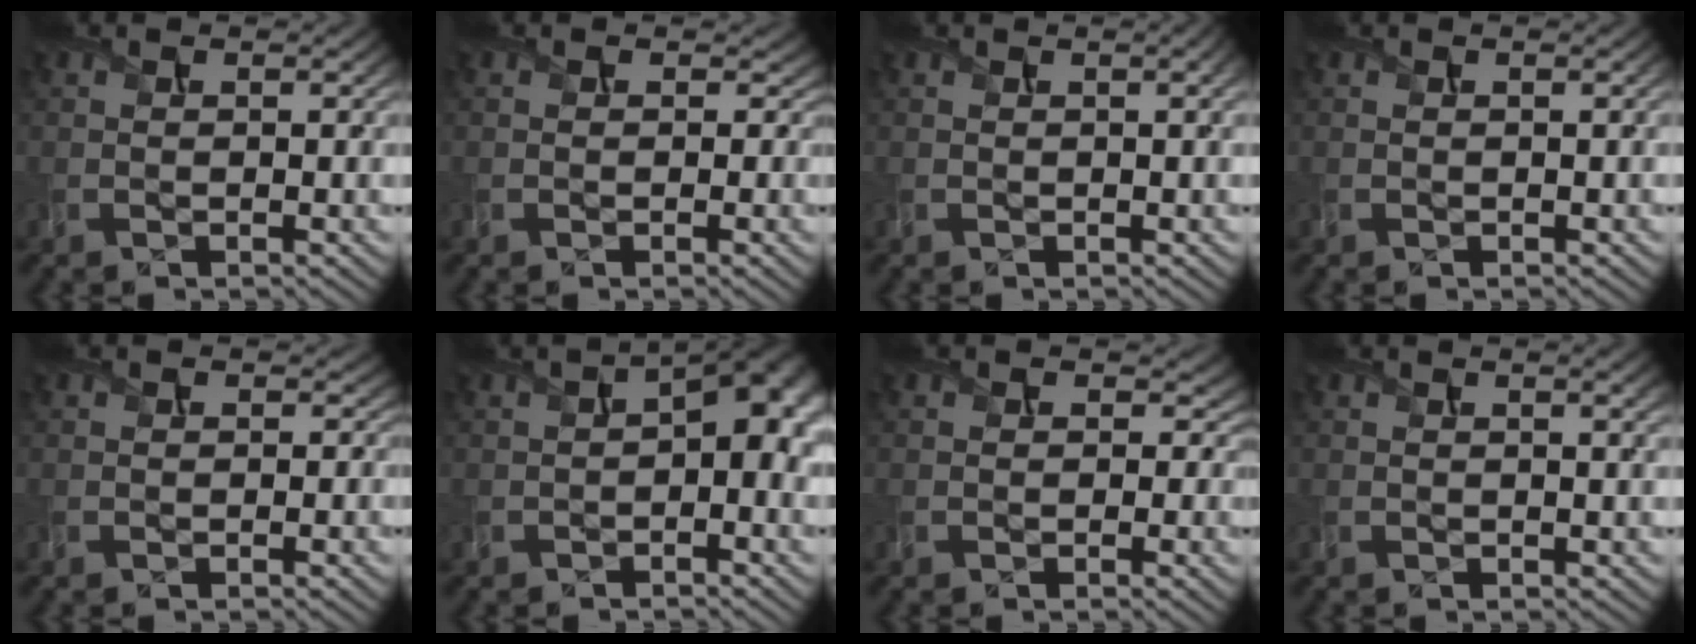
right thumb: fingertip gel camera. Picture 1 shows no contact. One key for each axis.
{"total": 1.9, "fx": 0.4, "fy": 1.7, "fz": 0.8, "tx": -0.016, "ty": -0.010, "tz": 0.006}
{"total": 1.7, "fx": 0.5, "fy": 0.4, "fz": 1.5, "tx": -0.019, "ty": 0.006, "tz": 0.008}
{"total": 0.0}
{"total": 1.0, "fx": 0.1, "fy": 0.9, "fz": 0.1, "tx": -0.005, "ty": -0.006, "tz": 0.001}
{"total": 7.5, "fx": 0.0, "fy": 4.0, "fz": 6.3, "tx": -0.105, "ty": 0.000, "tz": 0.001}
{"total": 3.3, "fx": 0.4, "fy": 2.8, "fz": 1.6, "tx": -0.029, "ty": -0.014, "tz": 0.005}
{"total": 1.4, "fx": 0.6, "fy": 0.3, "fz": 1.2, "tx": -0.017, "ty": 0.002, "tz": 0.010}